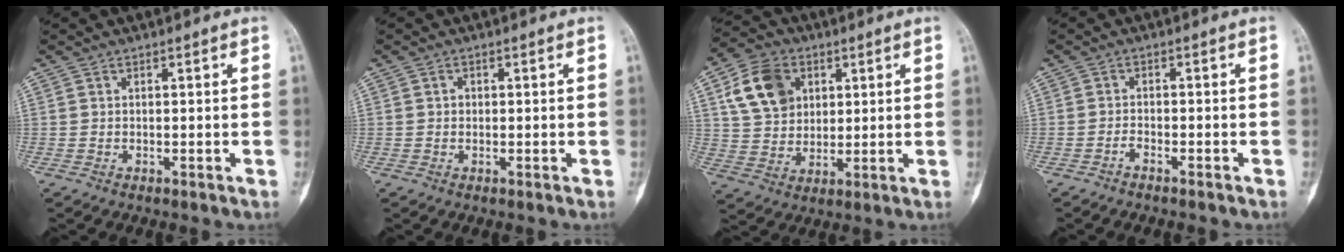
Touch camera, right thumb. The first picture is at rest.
{"total": 0.8, "force": [0.1, 0.8, 0.3], "torque": [0.003, 0.003, 0.000]}
{"total": 11.9, "force": [4.3, 9.1, 6.3], "torque": [-0.091, -0.005, 0.082]}
{"total": 1.4, "force": [-1.2, 0.2, 0.6], "torque": [-0.016, 0.013, -0.023]}